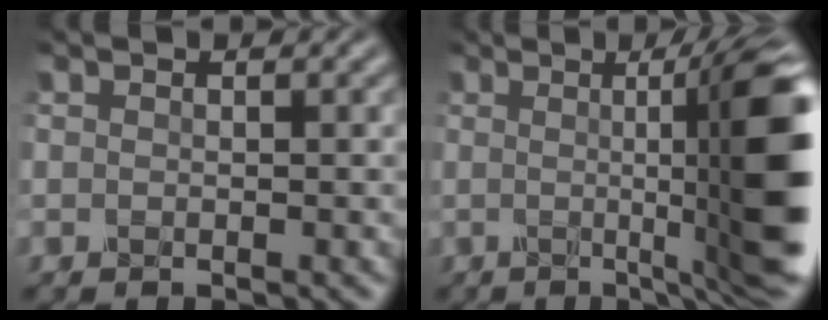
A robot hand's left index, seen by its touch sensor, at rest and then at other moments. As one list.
[{"total": 14.6, "force": [0.4, 3.2, 14.3], "torque": [-0.141, -0.002, 0.012]}]